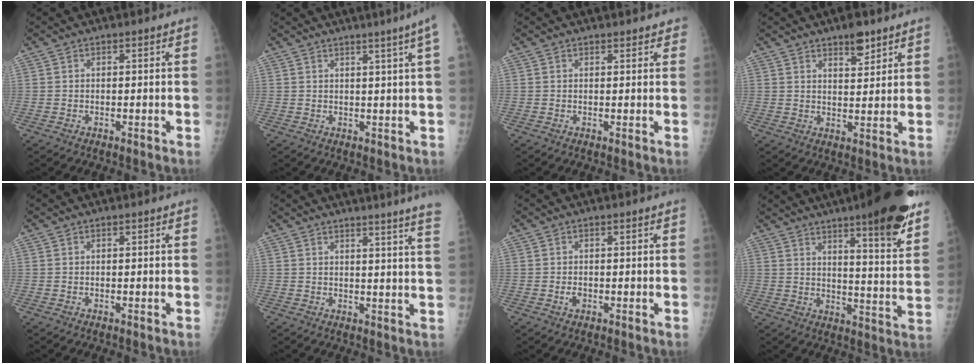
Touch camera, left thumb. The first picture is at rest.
{"total": 5.2, "force": [3.0, -1.3, 4.0], "torque": [-0.055, -0.011, 0.038]}
{"total": 2.1, "force": [1.8, 0.8, 0.6], "torque": [0.011, -0.002, 0.016]}
{"total": 5.1, "force": [3.7, 1.7, 3.1], "torque": [-0.035, -0.026, 0.059]}
{"total": 0.0}
{"total": 12.4, "force": [10.6, -1.2, 6.4], "torque": [-0.077, -0.083, 0.102]}
{"total": 1.1, "force": [-0.2, 0.8, 0.8], "torque": [-0.012, 0.000, -0.001]}
{"total": 18.8, "force": [12.7, 2.7, 13.6], "torque": [-0.164, -0.067, 0.173]}